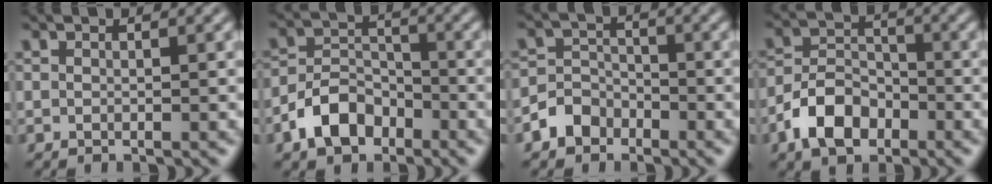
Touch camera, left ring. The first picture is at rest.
{"total": 4.8, "force": [-2.9, 3.1, 2.3], "torque": [-0.039, 0.001, -0.061]}
{"total": 3.0, "force": [-1.9, 2.2, 0.7], "torque": [-0.005, 0.009, -0.042]}
{"total": 5.2, "force": [-2.8, 3.4, 2.9], "torque": [-0.054, 0.002, -0.057]}